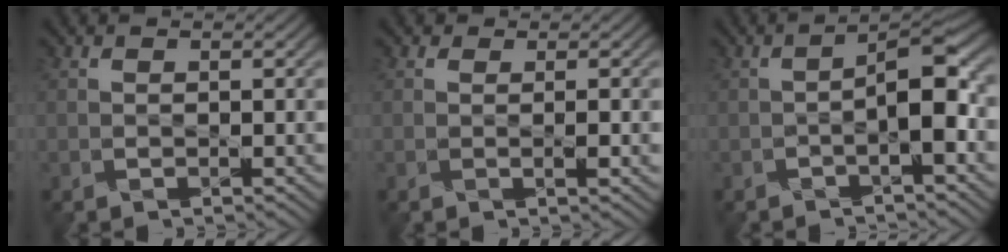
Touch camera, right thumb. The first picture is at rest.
{"total": 1.5, "force": [0.0, 0.5, 1.4], "torque": [-0.022, 0.002, -0.003]}
{"total": 5.6, "force": [-1.7, 1.3, 5.2], "torque": [-0.077, 0.016, -0.031]}